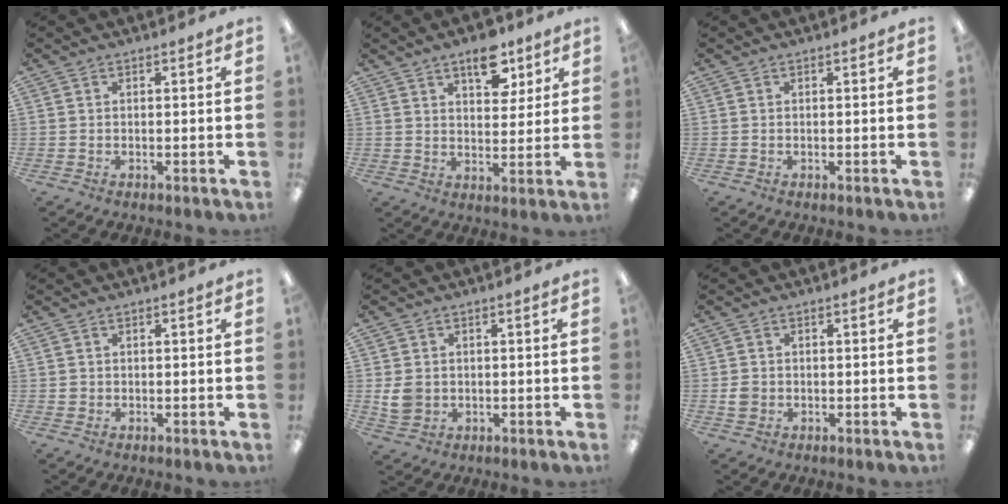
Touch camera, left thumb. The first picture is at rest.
{"total": 10.0, "force": [6.1, 5.2, 6.0], "torque": [-0.060, -0.033, 0.100]}
{"total": 0.0}
{"total": 1.1, "force": [0.1, 1.0, 0.3], "torque": [-0.007, 0.003, 0.002]}
{"total": 5.0, "force": [0.3, 4.3, 2.5], "torque": [-0.045, -0.001, 0.005]}
{"total": 2.5, "force": [-0.2, 2.2, 1.0], "torque": [-0.010, 0.001, -0.005]}